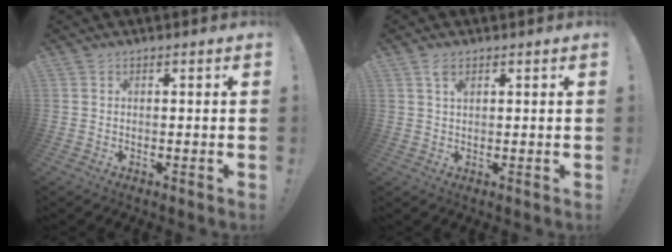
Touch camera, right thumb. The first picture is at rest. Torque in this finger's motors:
{"motor_torque": [-0.19, 0.08, 0.39, -0.12, 0.00]}